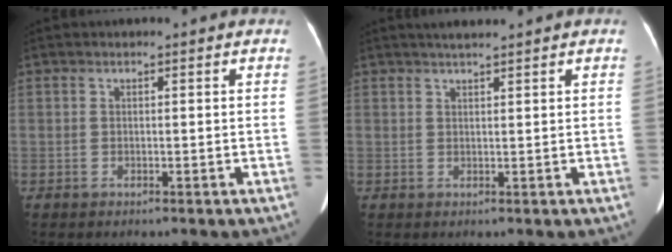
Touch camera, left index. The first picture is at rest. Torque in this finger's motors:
{"motor_torque": [0.00, -0.12, -0.07, 0.00]}